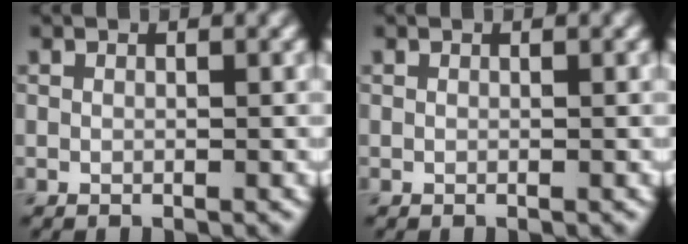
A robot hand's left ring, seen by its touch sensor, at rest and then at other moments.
{"total": 0.0}